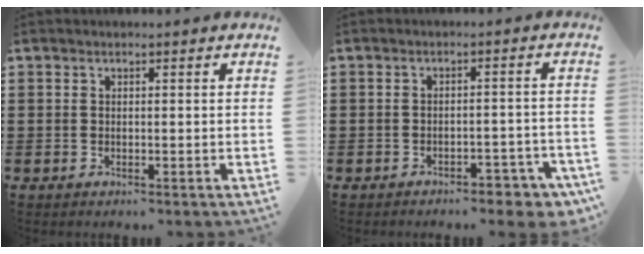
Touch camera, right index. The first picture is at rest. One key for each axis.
{"total": 3.3, "fx": -3.0, "fy": 0.5, "fz": 1.2, "tx": -0.021, "ty": 0.002, "tz": -0.060}